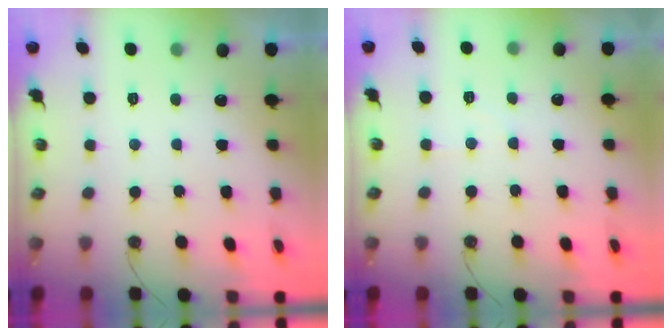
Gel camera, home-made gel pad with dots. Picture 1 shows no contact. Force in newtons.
{"total": 4.2, "press": 4.1, "slide": 0.6}